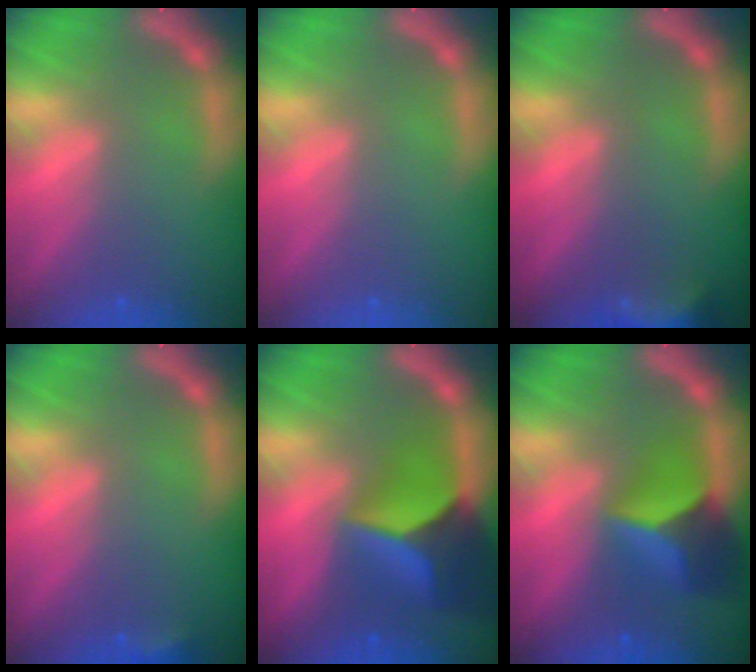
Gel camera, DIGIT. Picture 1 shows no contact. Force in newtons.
{"total": 0.0}
{"total": 5.5}
{"total": 1.4}
{"total": 10.0}
{"total": 6.9}